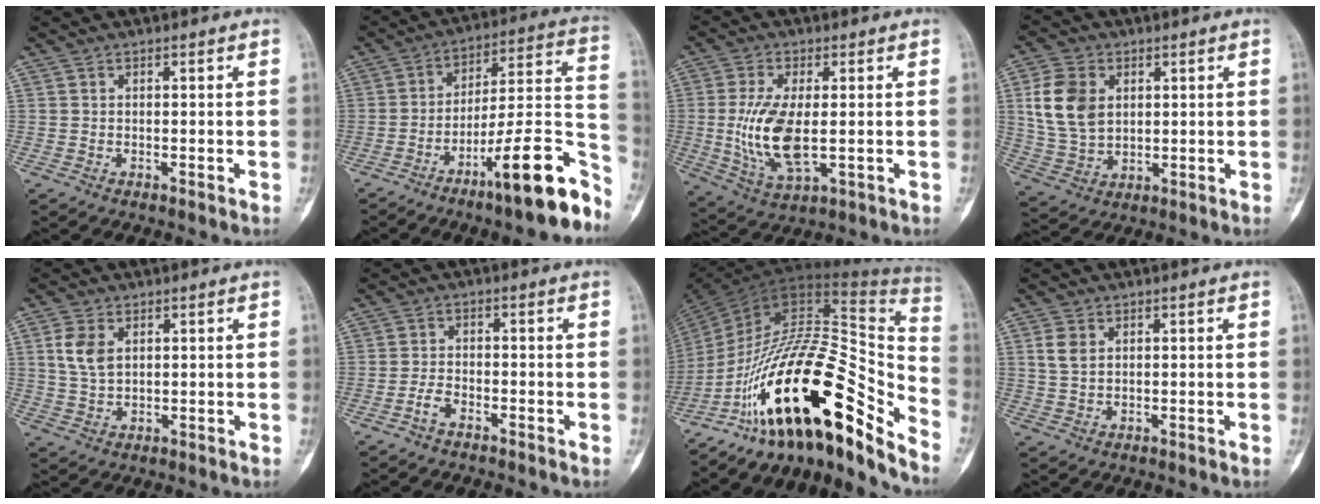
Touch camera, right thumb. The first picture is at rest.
{"total": 20.3, "force": [-11.3, 4.3, 16.3], "torque": [-0.207, 0.084, -0.172]}
{"total": 11.8, "force": [-0.5, 5.1, 10.6], "torque": [-0.223, -0.014, 0.001]}
{"total": 11.3, "force": [2.7, 8.1, 7.5], "torque": [-0.138, -0.005, 0.059]}
{"total": 5.7, "force": [1.8, 3.6, 4.1], "torque": [-0.079, -0.001, 0.040]}
{"total": 2.7, "force": [-1.9, 1.2, 1.6], "torque": [-0.036, 0.015, -0.037]}
{"total": 29.6, "force": [-18.1, 9.4, 21.5], "torque": [-0.287, 0.118, -0.294]}
{"total": 3.6, "force": [1.1, 2.5, 2.4], "torque": [-0.047, 0.002, 0.026]}